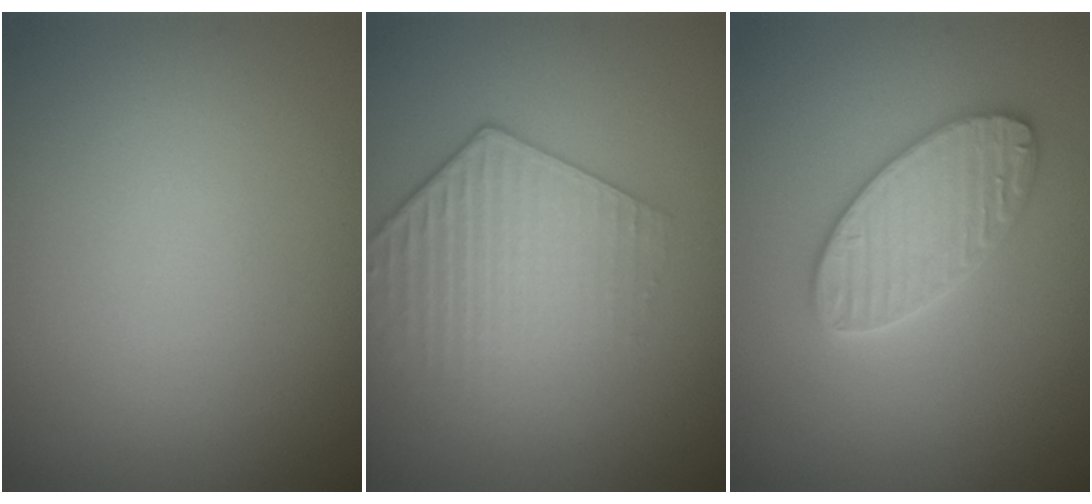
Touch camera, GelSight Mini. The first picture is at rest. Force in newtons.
{"total": 3.2, "press": 2.8, "slide": 1.4}
{"total": 4.0, "press": 3.9, "slide": 0.9}